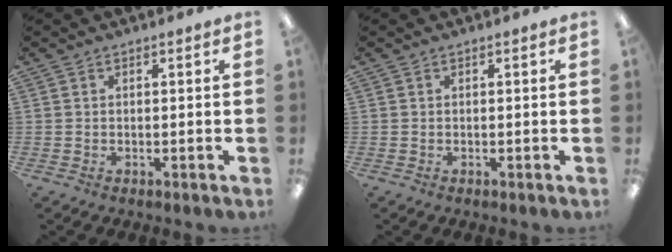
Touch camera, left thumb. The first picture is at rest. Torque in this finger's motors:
{"motor_torque": [0.00, 0.00, 0.06, 0.05, 0.00]}